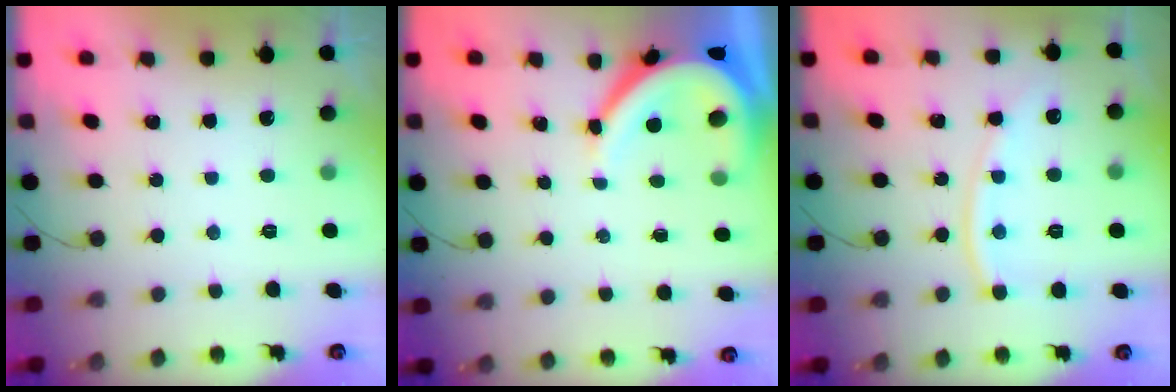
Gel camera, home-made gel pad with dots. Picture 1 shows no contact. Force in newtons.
{"total": 10.0, "press": 9.9, "slide": 0.9}
{"total": 11.2, "press": 11.1, "slide": 1.2}